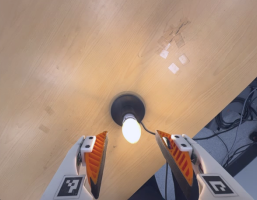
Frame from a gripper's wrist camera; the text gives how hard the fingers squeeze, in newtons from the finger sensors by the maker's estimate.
{"total": 0.0}